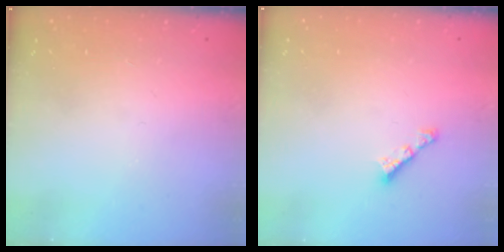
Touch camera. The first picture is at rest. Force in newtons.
{"total": 3.5, "press": 3.5, "slide": 0.6}